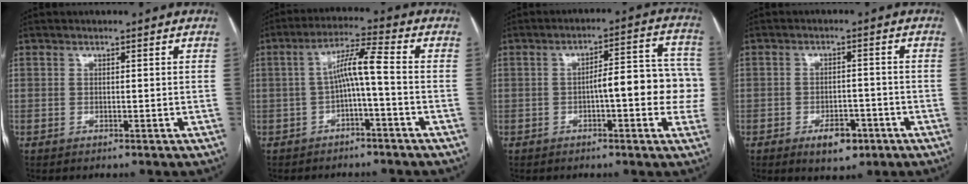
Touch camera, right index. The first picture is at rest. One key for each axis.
{"total": 6.3, "fx": -1.0, "fy": 0.1, "fz": 6.2, "tx": -0.110, "ty": 0.027, "tz": -0.017}
{"total": 11.0, "fx": -1.3, "fy": 3.1, "fz": 10.5, "tx": -0.126, "ty": 0.037, "tz": -0.017}
{"total": 5.5, "fx": -3.0, "fy": 2.8, "fz": 3.6, "tx": -0.051, "ty": 0.003, "tz": -0.039}